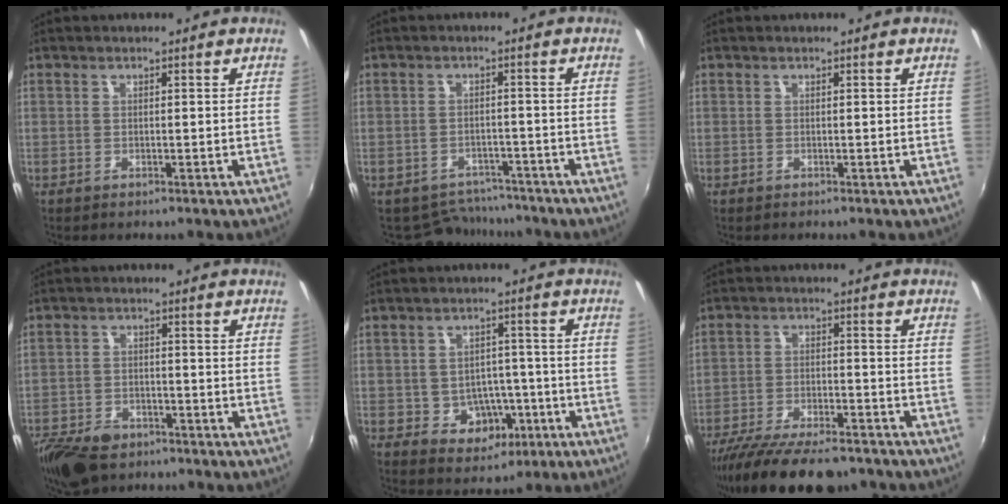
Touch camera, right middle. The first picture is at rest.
{"total": 6.6, "force": [-5.7, 3.3, 0.3], "torque": [-0.016, 0.014, -0.077]}
{"total": 0.0}
{"total": 12.2, "force": [-8.5, 6.6, 5.8], "torque": [-0.156, -0.024, -0.150]}
{"total": 7.9, "force": [-2.8, 6.5, 3.5], "torque": [-0.065, 0.016, -0.020]}
{"total": 16.4, "force": [-13.5, 4.6, 8.2], "torque": [-0.169, -0.035, -0.214]}